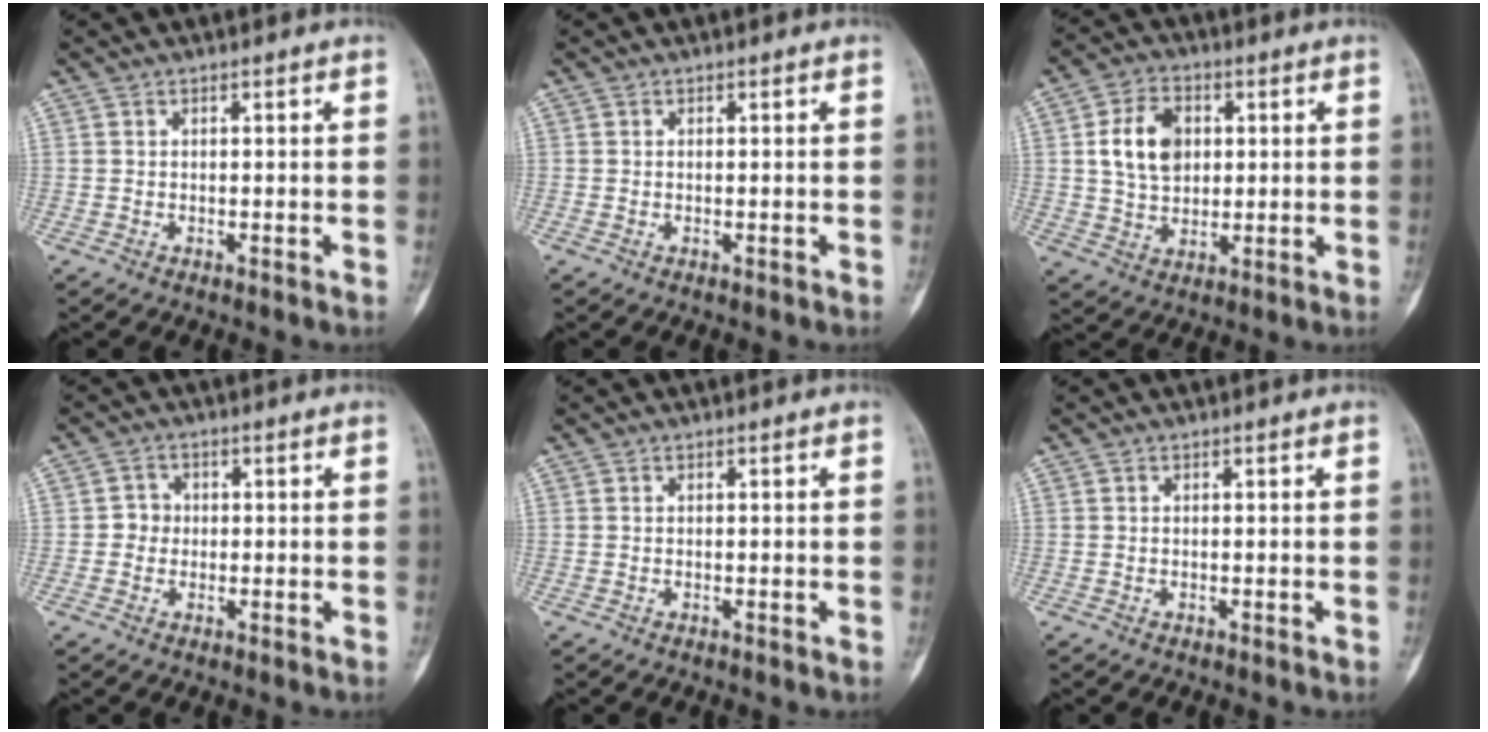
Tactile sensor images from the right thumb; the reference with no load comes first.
{"total": 0.0}
{"total": 10.0, "force": [1.9, 7.2, 6.7], "torque": [-0.098, -0.001, 0.036]}
{"total": 3.3, "force": [-0.3, 3.1, 1.2], "torque": [0.002, 0.009, -0.012]}
{"total": 0.0}
{"total": 0.0}